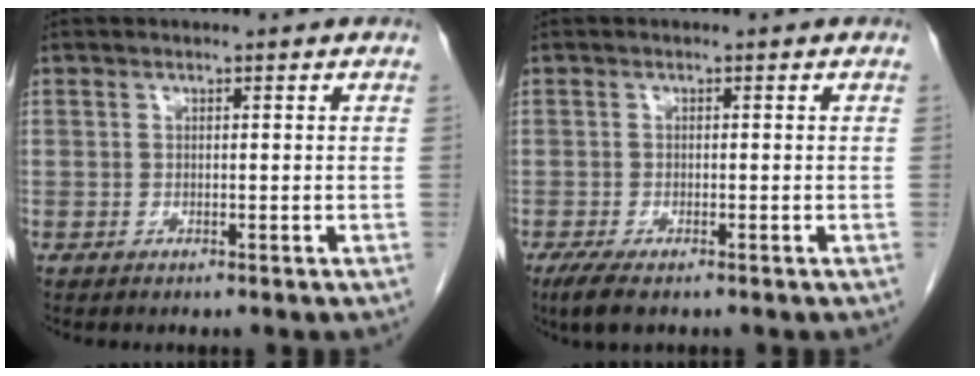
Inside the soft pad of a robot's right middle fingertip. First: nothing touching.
{"total": 3.6, "force": [-2.4, 1.0, 2.5], "torque": [-0.052, -0.010, -0.039]}